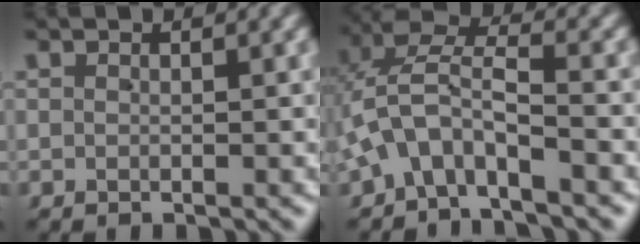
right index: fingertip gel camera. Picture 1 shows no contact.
{"total": 5.3, "force": [0.2, 4.0, 3.5], "torque": [-0.075, -0.003, -0.003]}